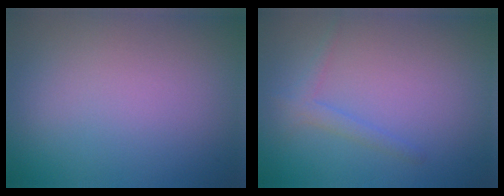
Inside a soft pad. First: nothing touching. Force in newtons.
{"total": 1.4, "press": 1.4, "slide": 0.1}